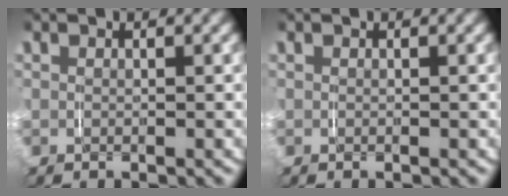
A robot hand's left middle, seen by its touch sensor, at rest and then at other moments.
{"total": 0.0}